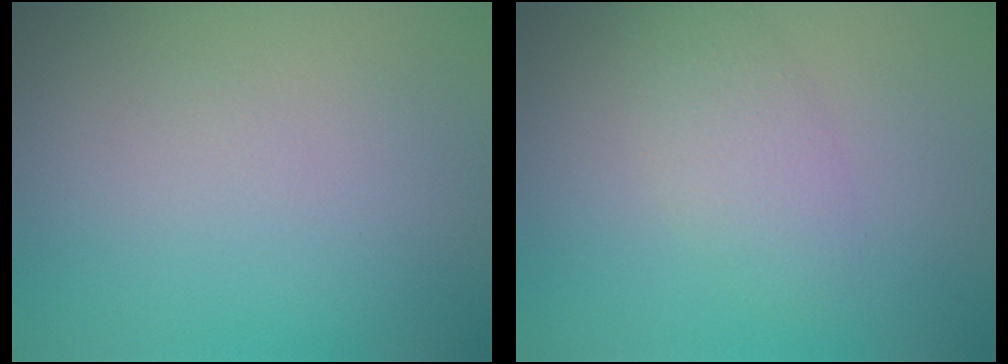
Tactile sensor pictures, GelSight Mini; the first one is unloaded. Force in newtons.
{"total": 2.7, "press": 2.7, "slide": 0.1}